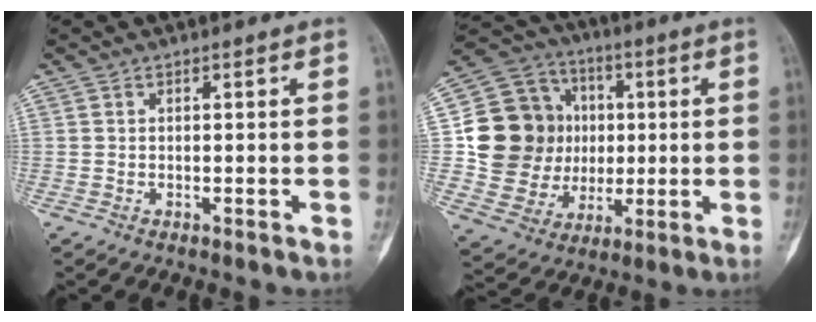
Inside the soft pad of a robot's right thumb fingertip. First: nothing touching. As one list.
[{"total": 18.7, "force": [1.5, 16.8, 8.2], "torque": [-0.104, 0.025, 0.043]}]